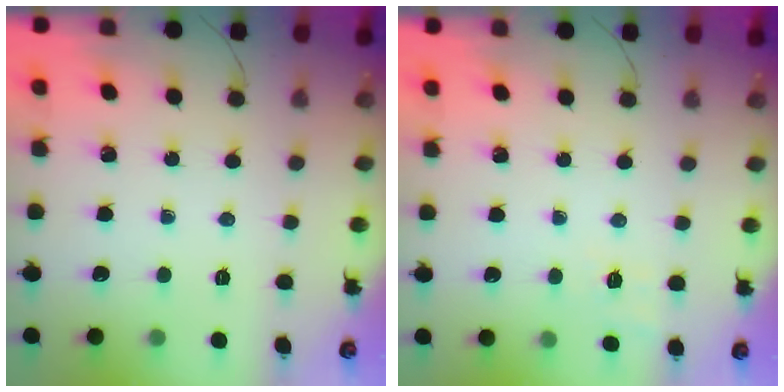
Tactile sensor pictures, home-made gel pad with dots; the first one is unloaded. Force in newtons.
{"total": 7.7, "press": 7.5, "slide": 1.9}